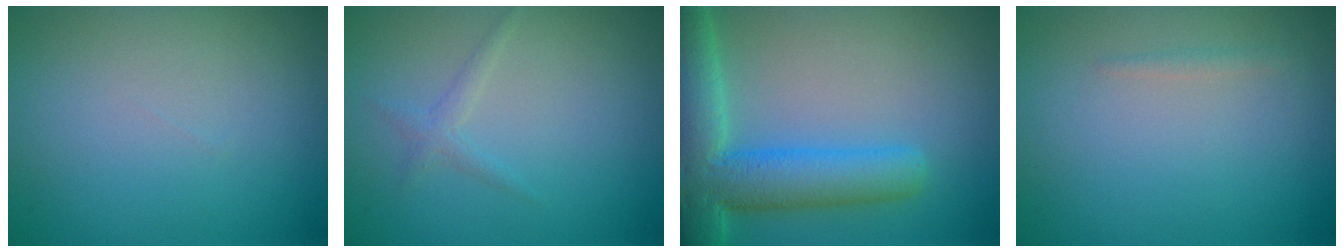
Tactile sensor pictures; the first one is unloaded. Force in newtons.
{"total": 1.0, "press": 1.0, "slide": 0.1}
{"total": 8.2, "press": 8.2, "slide": 0.5}
{"total": 0.6, "press": 0.6, "slide": 0.0}